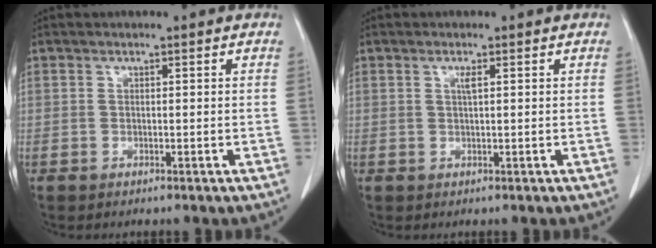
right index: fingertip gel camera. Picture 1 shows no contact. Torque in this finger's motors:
{"motor_torque": [0.13, -0.06, 0.02, 0.02]}